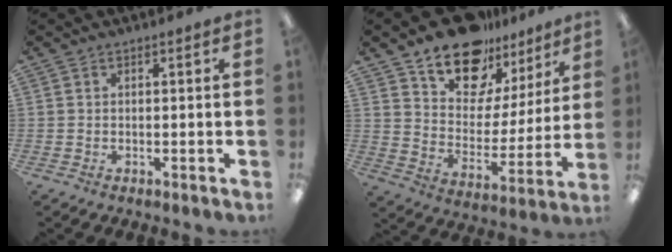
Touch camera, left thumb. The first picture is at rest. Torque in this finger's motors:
{"motor_torque": [0.39, 0.40, 1.39, -1.38, 0.22]}